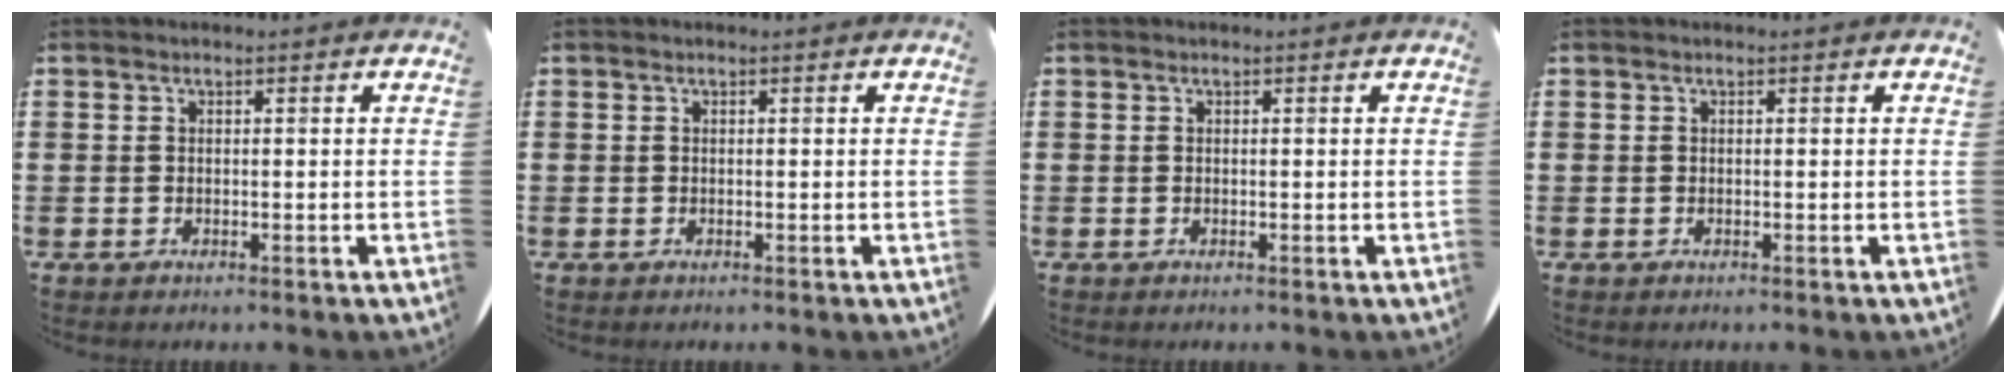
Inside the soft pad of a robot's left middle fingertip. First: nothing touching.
{"total": 0.0}
{"total": 0.0}
{"total": 0.0}